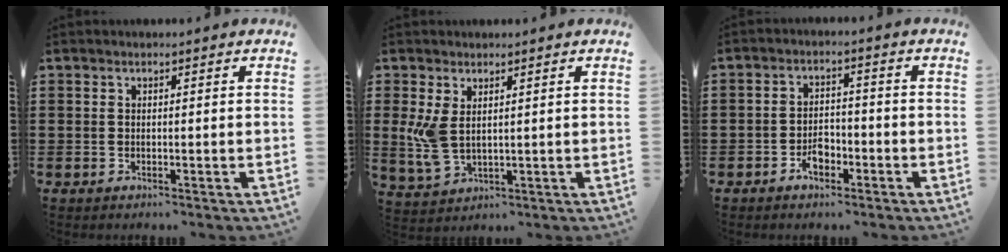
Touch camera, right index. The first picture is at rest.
{"total": 5.1, "force": [1.3, 2.4, 4.3], "torque": [-0.112, -0.007, 0.020]}
{"total": 3.6, "force": [-2.1, 2.1, 2.1], "torque": [-0.037, 0.006, -0.039]}